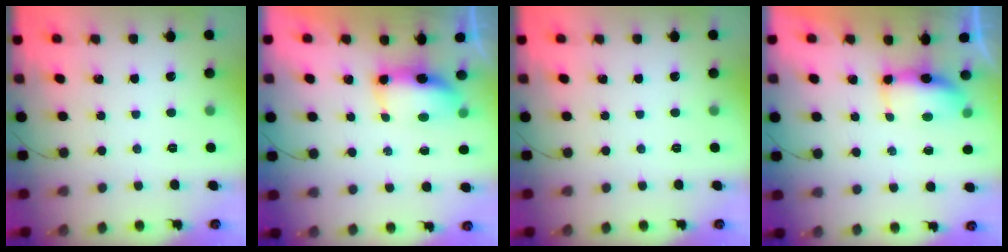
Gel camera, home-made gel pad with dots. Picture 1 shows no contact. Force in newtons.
{"total": 7.1, "press": 7.0, "slide": 0.6}
{"total": 0.0}
{"total": 6.9, "press": 6.5, "slide": 2.4}